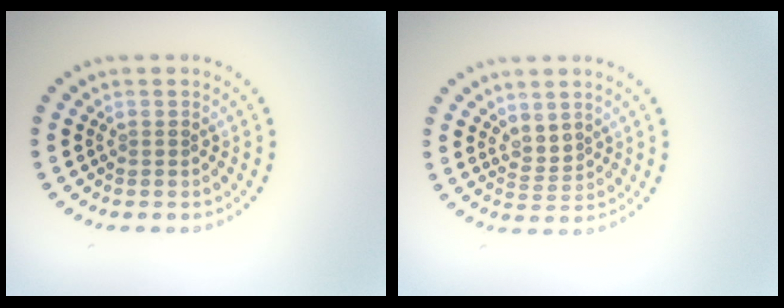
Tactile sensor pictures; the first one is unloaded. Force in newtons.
{"total": 1.5, "press": 1.2, "slide": 0.9}